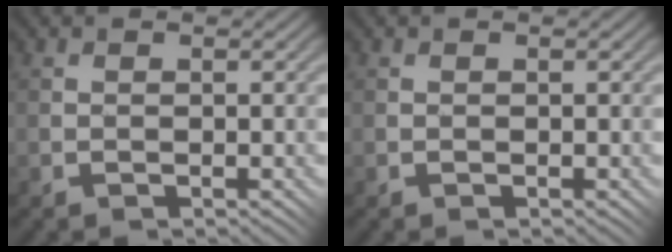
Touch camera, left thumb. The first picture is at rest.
{"total": 0.0}